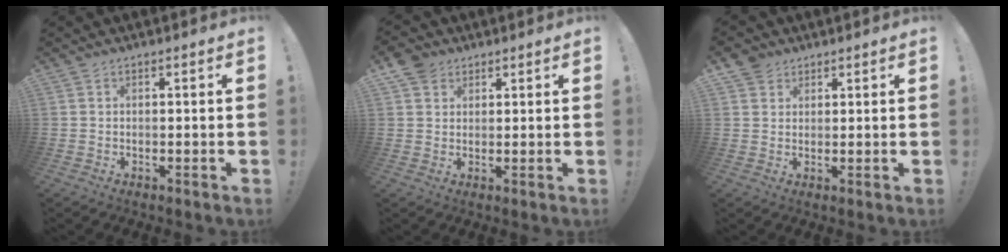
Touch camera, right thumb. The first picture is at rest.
{"total": 5.0, "force": [3.0, 3.8, 1.2], "torque": [-0.016, -0.016, 0.058]}
{"total": 3.9, "force": [2.7, 2.8, 0.5], "torque": [-0.007, -0.013, 0.050]}